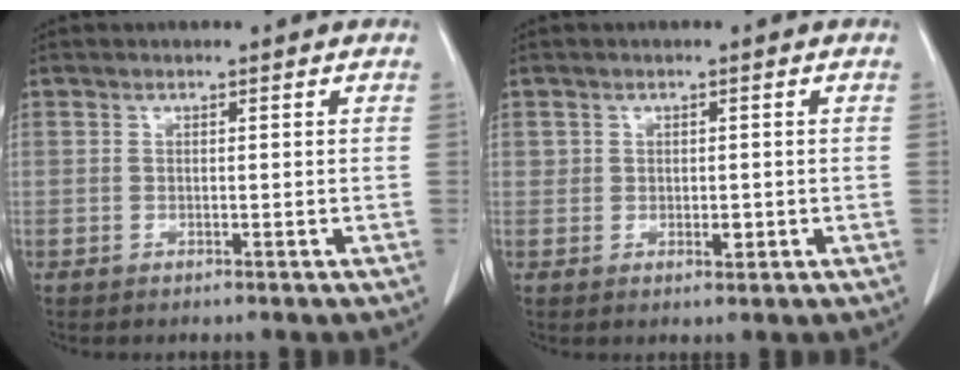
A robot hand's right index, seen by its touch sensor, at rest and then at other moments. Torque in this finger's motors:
{"motor_torque": [-0.03, 0.02, 0.09, 0.02]}